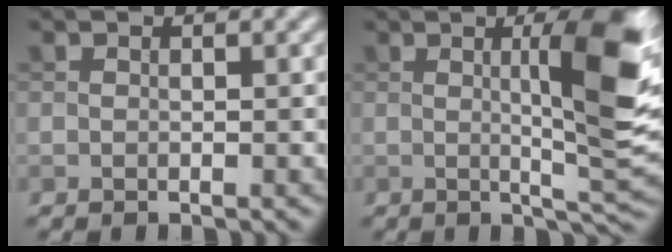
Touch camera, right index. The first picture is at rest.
{"total": 8.8, "force": [1.2, 1.5, 8.6], "torque": [-0.119, 0.002, 0.024]}